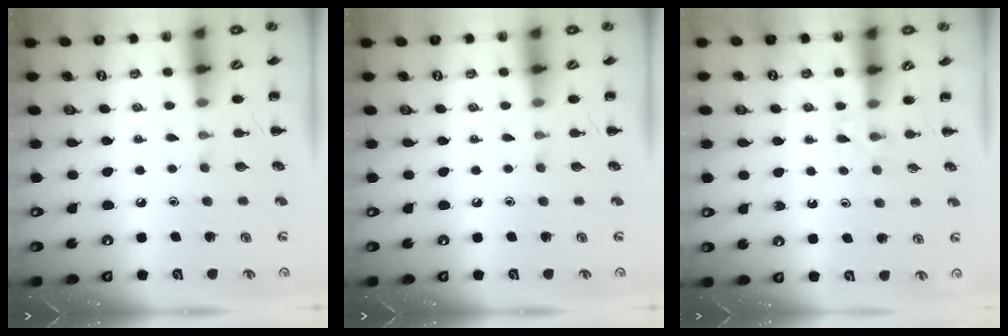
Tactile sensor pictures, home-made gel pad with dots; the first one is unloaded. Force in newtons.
{"total": 0.0}
{"total": 2.2, "press": 2.0, "slide": 1.0}